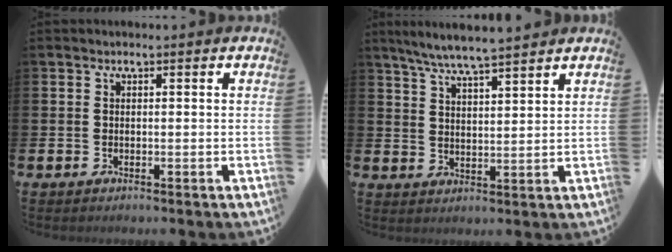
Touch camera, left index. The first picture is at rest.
{"total": 6.1, "force": [5.8, -0.1, 1.9], "torque": [-0.059, -0.023, 0.104]}